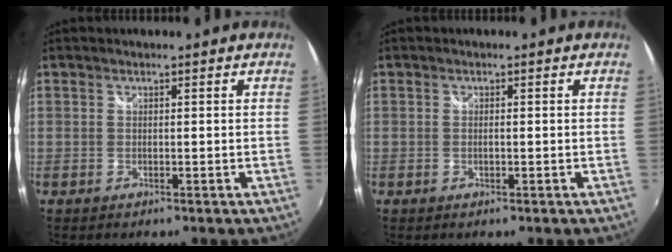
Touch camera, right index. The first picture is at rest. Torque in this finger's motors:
{"motor_torque": [-0.23, 0.15, -0.04, -0.01]}